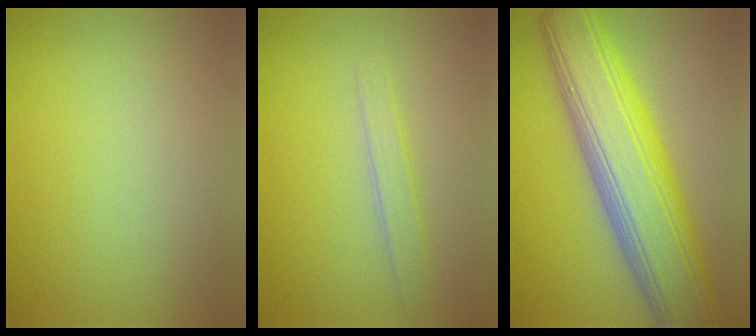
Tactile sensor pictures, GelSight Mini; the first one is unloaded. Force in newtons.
{"total": 1.7, "press": 1.7, "slide": 0.0}
{"total": 11.8, "press": 11.8, "slide": 0.4}